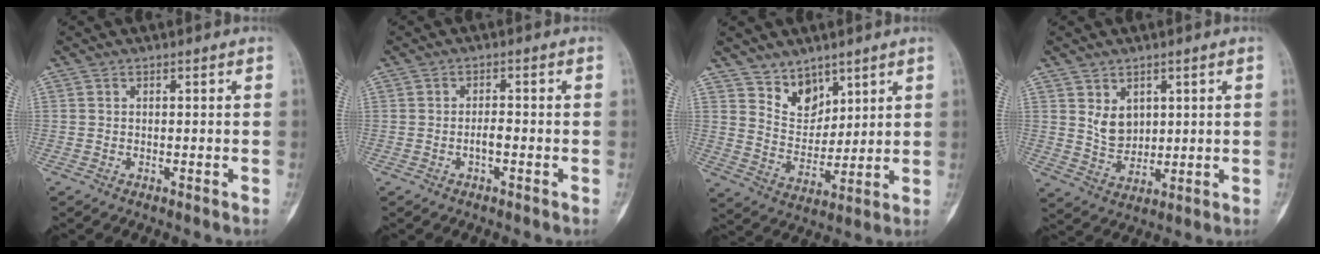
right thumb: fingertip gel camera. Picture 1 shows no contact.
{"total": 1.9, "force": [-0.7, 0.8, 1.6], "torque": [-0.027, 0.007, -0.013]}
{"total": 7.7, "force": [5.6, 4.8, 2.2], "torque": [-0.008, -0.047, 0.113]}
{"total": 5.7, "force": [2.1, 4.2, 3.2], "torque": [-0.037, -0.023, 0.050]}